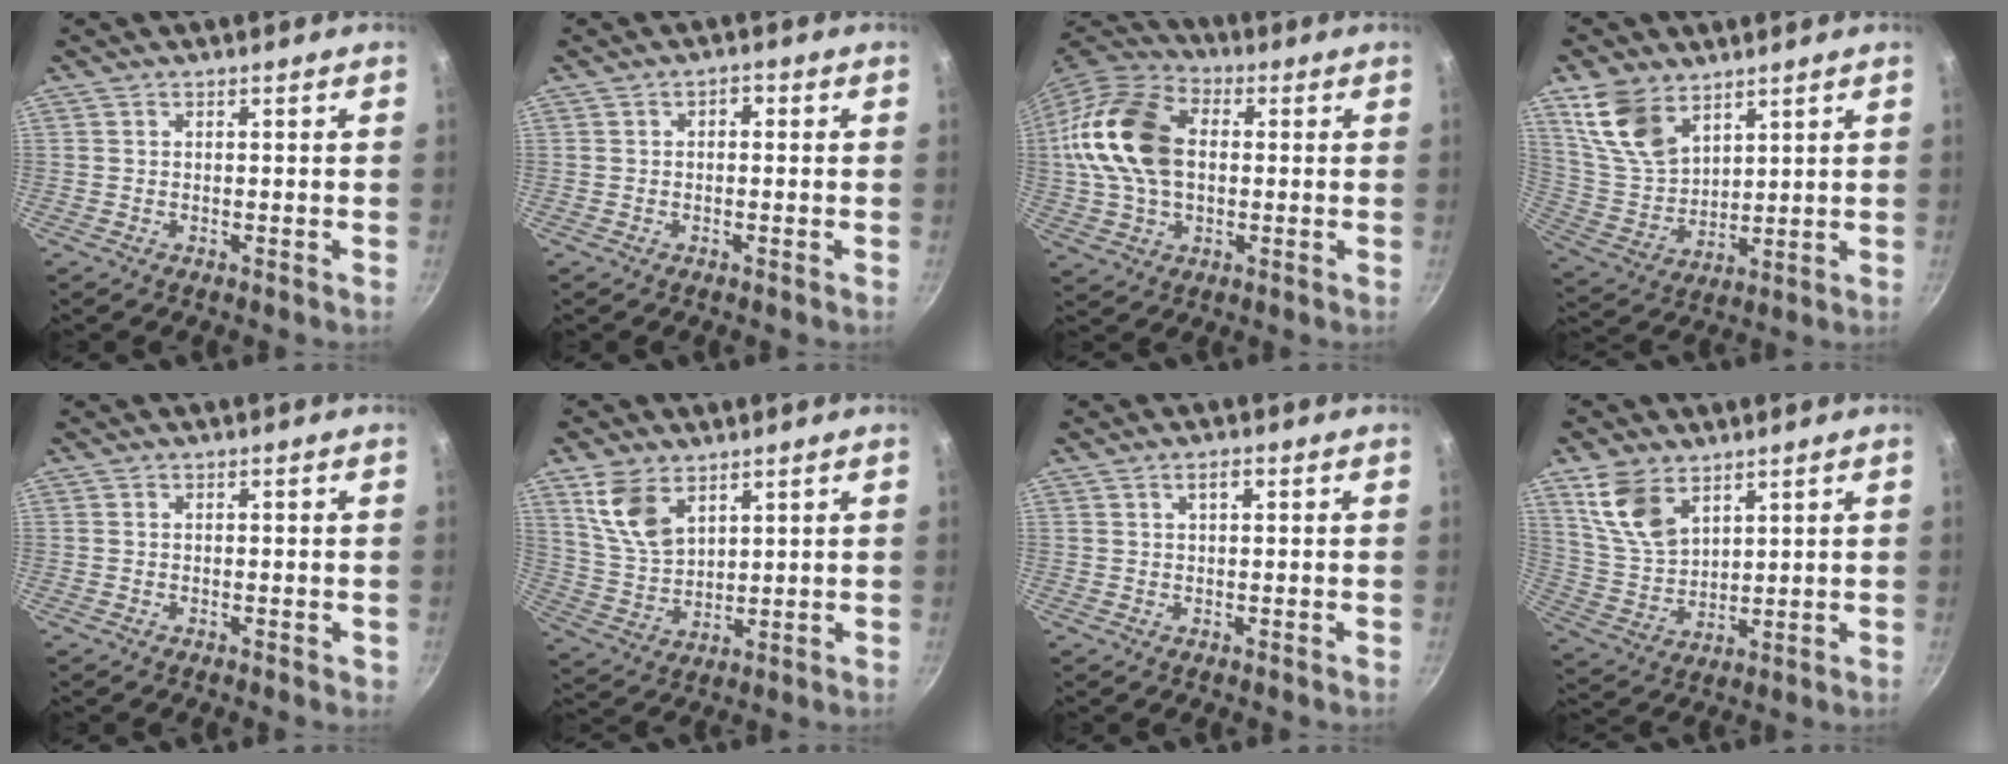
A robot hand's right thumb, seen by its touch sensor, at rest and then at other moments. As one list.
[{"total": 1.6, "force": [0.1, 1.1, 1.2], "torque": [-0.015, 0.010, -0.003]}, {"total": 18.8, "force": [1.6, 12.8, 13.8], "torque": [-0.256, 0.031, 0.018]}, {"total": 12.3, "force": [7.4, 7.2, 6.6], "torque": [-0.109, -0.034, 0.161]}, {"total": 0.6, "force": [-0.1, 0.4, 0.4], "torque": [-0.001, 0.002, -0.003]}, {"total": 9.6, "force": [5.3, 5.5, 5.8], "torque": [-0.099, -0.029, 0.115]}, {"total": 1.9, "force": [0.7, 0.8, 1.6], "torque": [-0.024, 0.009, 0.013]}, {"total": 10.5, "force": [6.0, 6.1, 6.1], "torque": [-0.102, -0.028, 0.132]}]